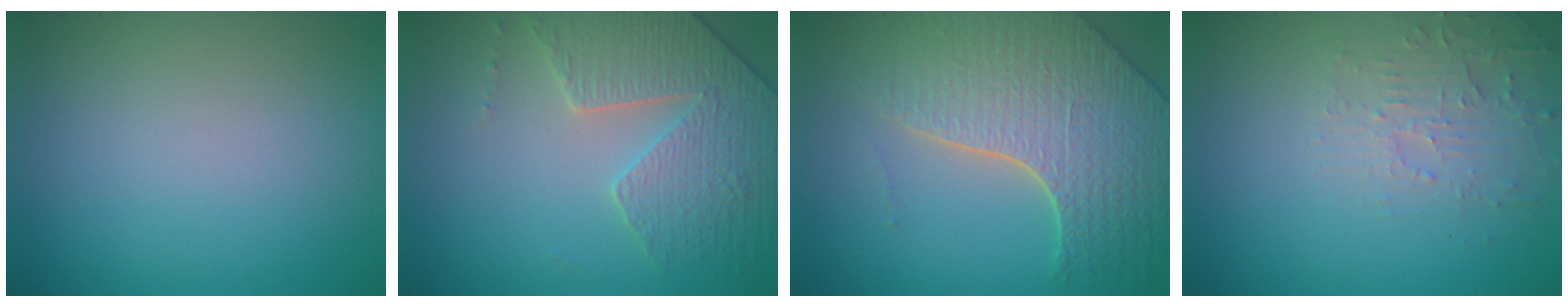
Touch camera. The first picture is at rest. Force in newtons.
{"total": 4.2, "press": 4.1, "slide": 1.0}
{"total": 7.0, "press": 5.6, "slide": 4.2}
{"total": 2.8, "press": 2.7, "slide": 0.6}